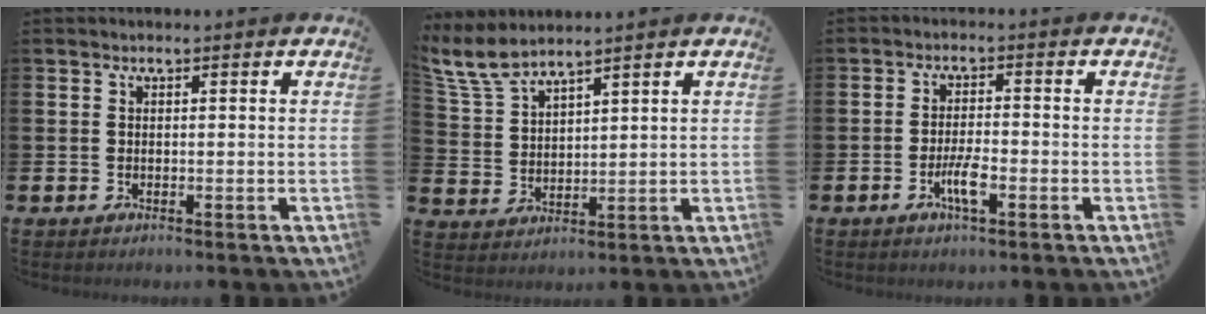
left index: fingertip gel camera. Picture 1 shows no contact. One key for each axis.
{"total": 6.1, "fx": 5.7, "fy": 0.9, "fz": 2.0, "tx": -0.062, "ty": -0.019, "tz": 0.105}
{"total": 3.6, "fx": -1.4, "fy": 0.9, "fz": 3.2, "tx": -0.063, "ty": 0.002, "tz": -0.029}